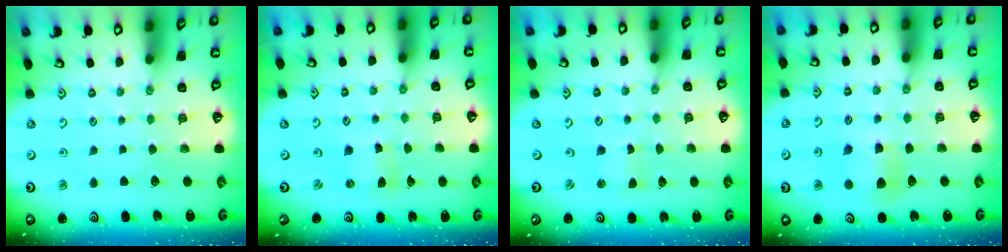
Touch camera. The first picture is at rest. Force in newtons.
{"total": 2.6, "press": 2.6, "slide": 0.1}
{"total": 0.8, "press": 0.8, "slide": 0.0}
{"total": 6.1, "press": 6.1, "slide": 0.2}